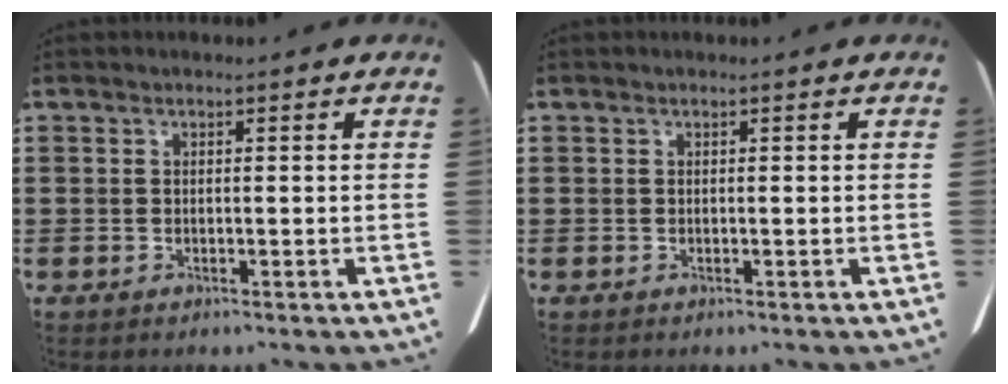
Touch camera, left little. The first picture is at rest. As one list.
[{"total": 0.0}]